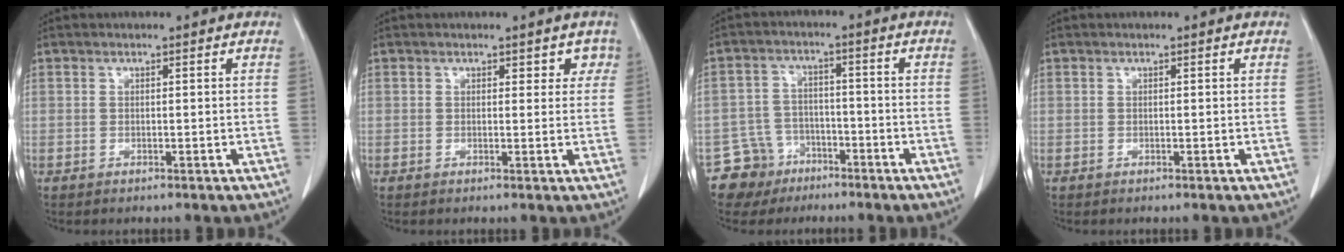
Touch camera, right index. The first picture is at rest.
{"total": 2.4, "force": [1.1, 1.7, 1.3], "torque": [0.007, 0.006, 0.003]}
{"total": 6.8, "force": [-4.4, 5.2, -0.1], "torque": [0.006, 0.008, -0.078]}
{"total": 0.0}